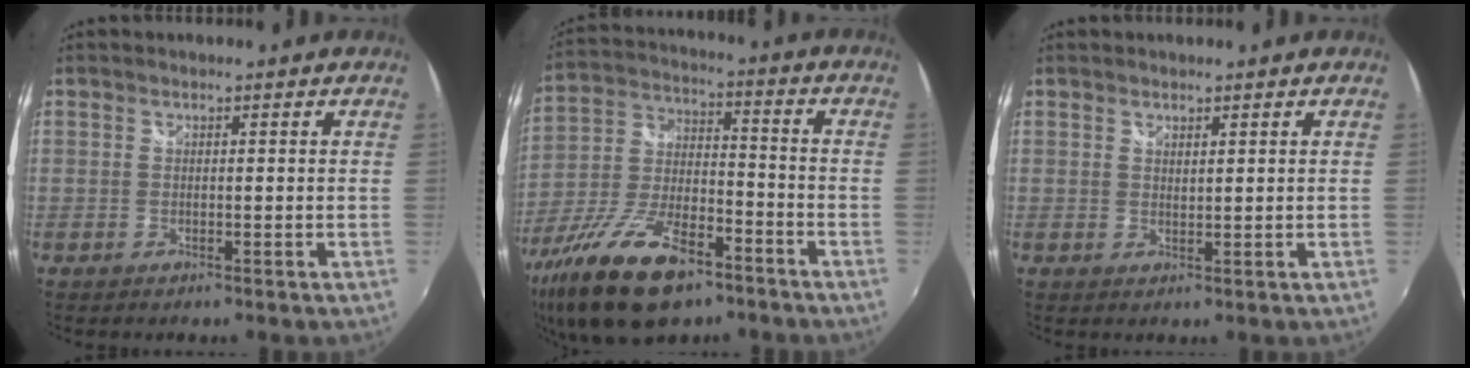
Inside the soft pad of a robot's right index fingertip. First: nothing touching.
{"total": 20.8, "force": [-12.9, 8.8, 13.8], "torque": [-0.288, -0.031, -0.226]}
{"total": 1.2, "force": [1.0, 0.3, 0.5], "torque": [-0.007, 0.001, 0.018]}